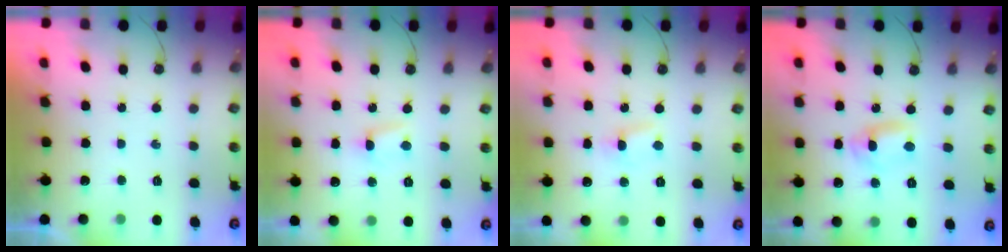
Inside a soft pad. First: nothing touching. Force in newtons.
{"total": 3.0, "press": 3.0, "slide": 0.3}
{"total": 3.9, "press": 3.8, "slide": 0.3}
{"total": 2.7, "press": 2.5, "slide": 1.2}